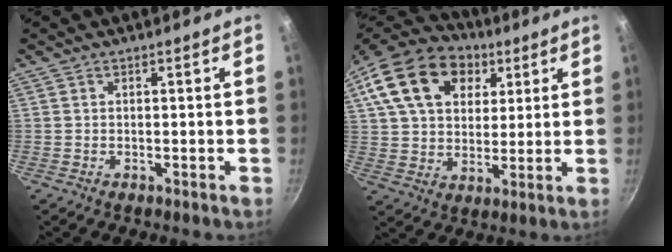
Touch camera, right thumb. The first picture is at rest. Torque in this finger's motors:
{"motor_torque": [-0.11, 3.97, 1.25, 0.20, 0.37]}